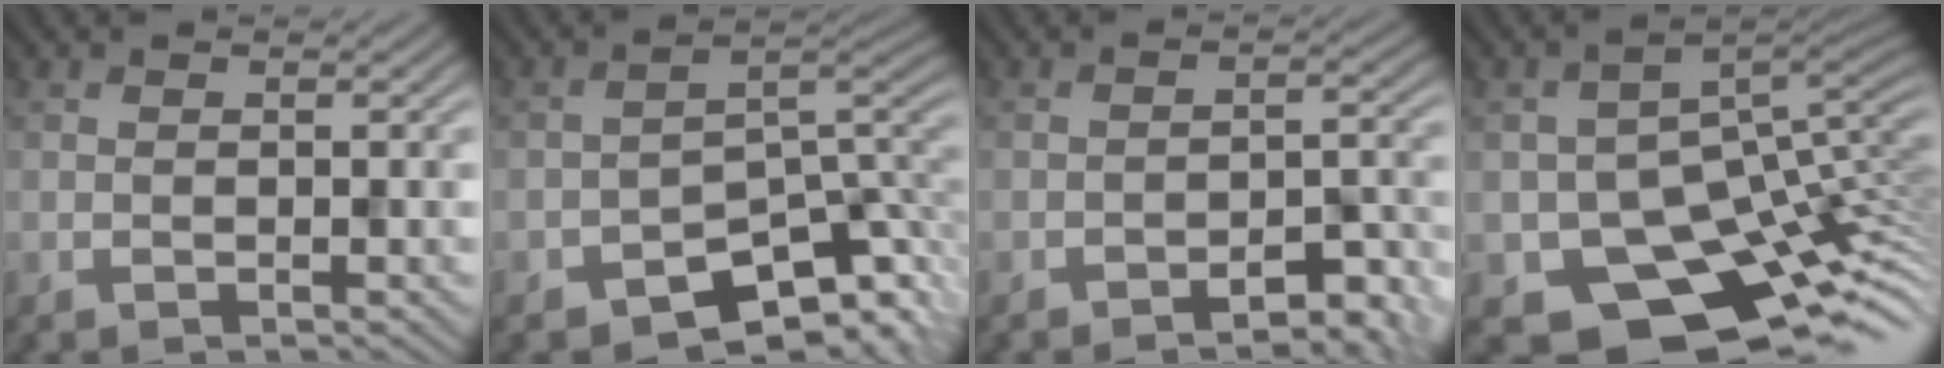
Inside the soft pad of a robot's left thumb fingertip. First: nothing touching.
{"total": 7.5, "force": [-6.1, 3.3, 3.0], "torque": [-0.024, -0.014, -0.106]}
{"total": 4.5, "force": [-4.0, 0.4, 2.1], "torque": [-0.026, 0.014, -0.053]}
{"total": 11.4, "force": [-5.4, 7.3, 6.8], "torque": [-0.105, -0.041, -0.068]}